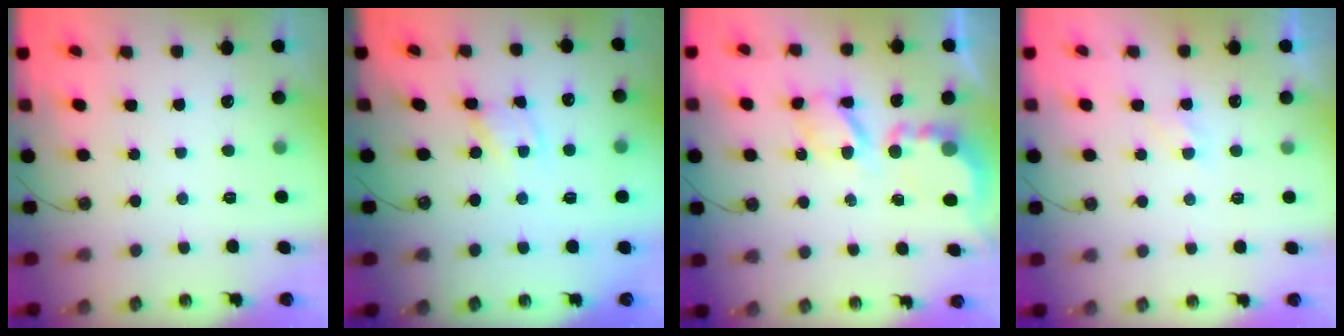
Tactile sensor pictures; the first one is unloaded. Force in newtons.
{"total": 2.5, "press": 2.5, "slide": 0.1}
{"total": 6.6, "press": 6.6, "slide": 0.4}
{"total": 2.9, "press": 2.9, "slide": 0.4}